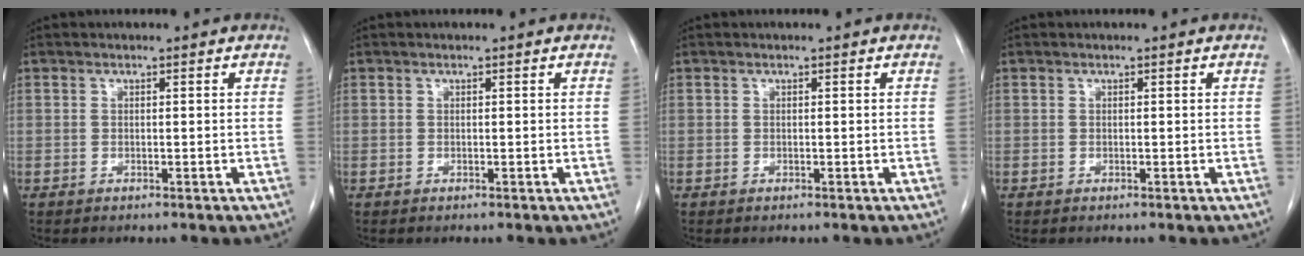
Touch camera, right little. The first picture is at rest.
{"total": 0.0}
{"total": 0.0}
{"total": 0.0}